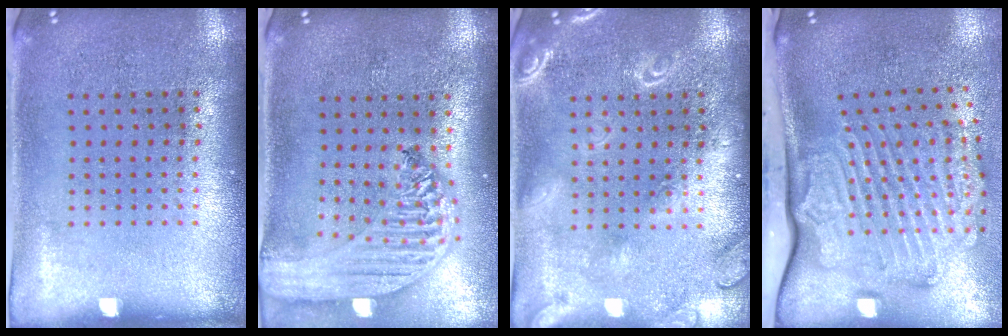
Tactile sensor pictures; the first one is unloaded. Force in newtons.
{"total": 2.9, "press": 2.3, "slide": 1.8}
{"total": 1.9, "press": 1.9, "slide": 0.2}
{"total": 3.6, "press": 2.4, "slide": 2.6}